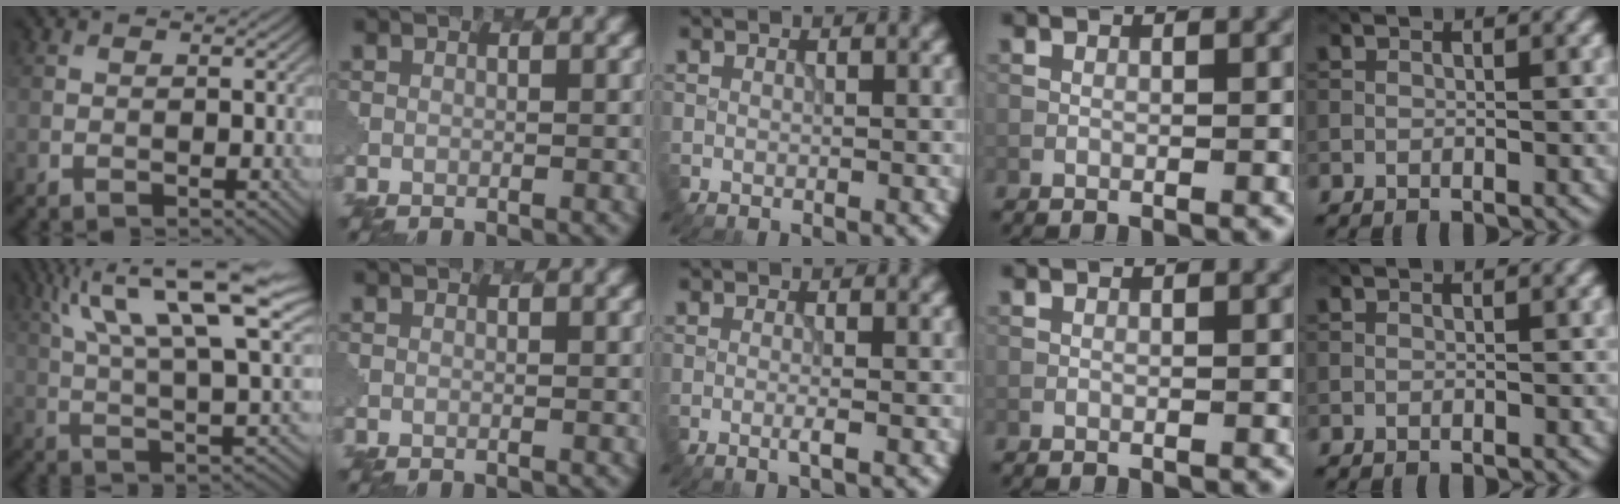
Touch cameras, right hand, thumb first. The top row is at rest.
{"thumb": {"total": 18.5, "force": [9.0, 5.8, 15.1], "torque": [-0.261, 0.035, 0.154]}, "middle": {"total": 1.2, "force": [-0.4, 0.1, 1.1], "torque": [-0.019, -0.002, -0.012]}}